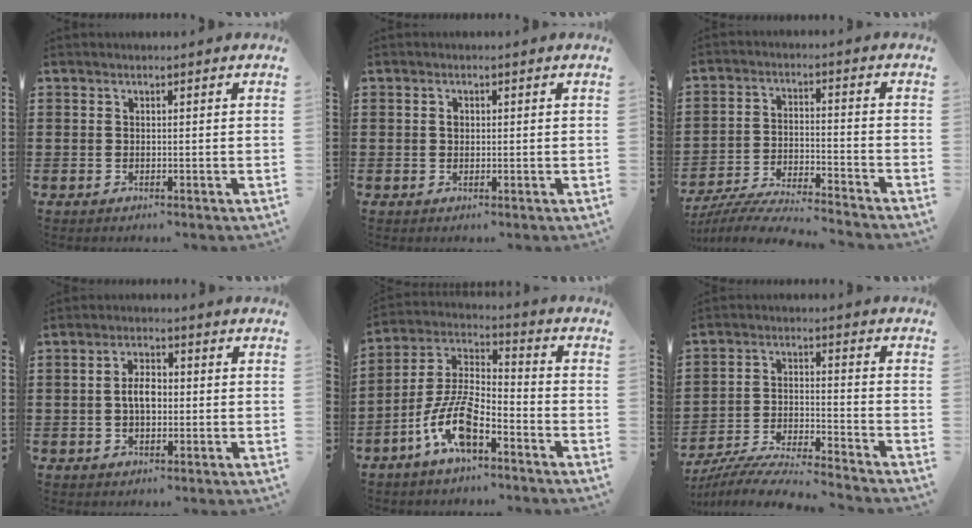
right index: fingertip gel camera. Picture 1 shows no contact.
{"total": 1.0, "force": [0.2, 0.8, 0.7], "torque": [-0.014, 0.004, 0.003]}
{"total": 6.6, "force": [-6.3, 0.0, 1.7], "torque": [-0.045, -0.006, -0.126]}
{"total": 3.9, "force": [-0.4, 1.9, 3.3], "torque": [-0.056, 0.000, -0.010]}
{"total": 10.3, "force": [-6.0, 3.6, 7.6], "torque": [-0.178, -0.005, -0.119]}
{"total": 7.2, "force": [-6.9, 0.0, 2.0], "torque": [-0.055, -0.007, -0.139]}